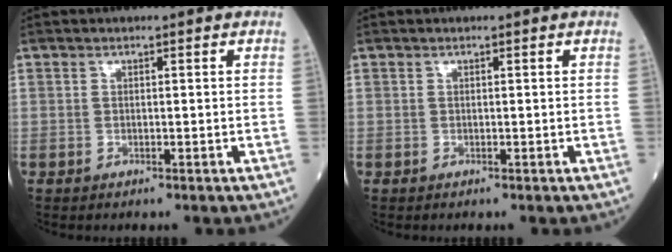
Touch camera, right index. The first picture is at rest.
{"total": 0.0}